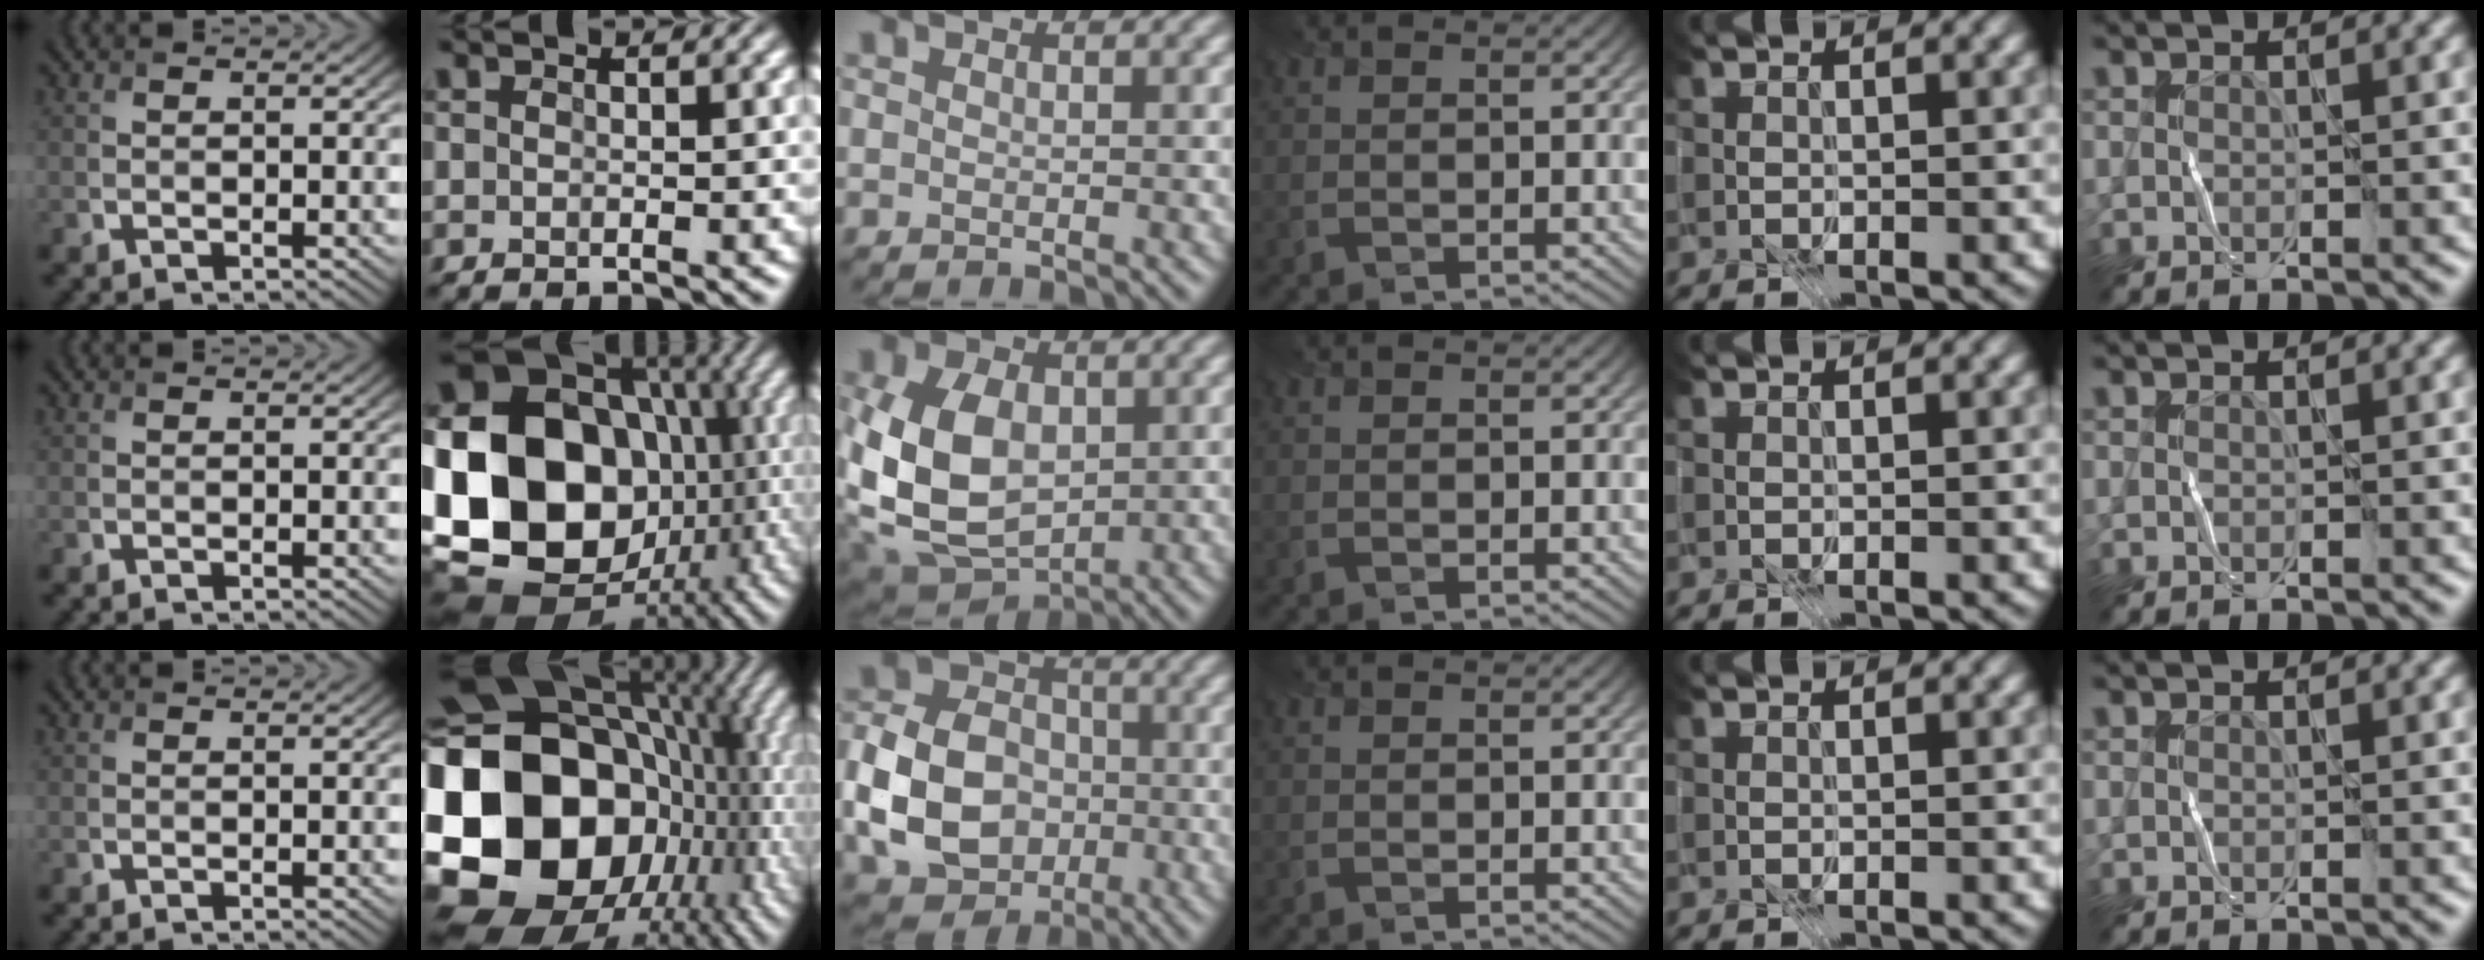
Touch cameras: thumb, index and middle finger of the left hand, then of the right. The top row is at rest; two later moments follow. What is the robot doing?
{"motion": "fold", "object": "file"}